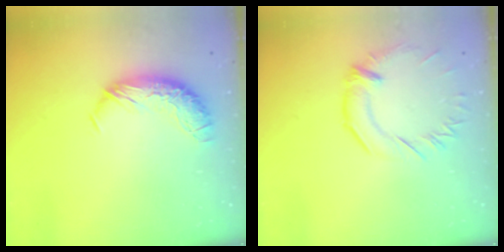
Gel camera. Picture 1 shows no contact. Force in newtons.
{"total": 1.4, "press": 0.7, "slide": 1.2}